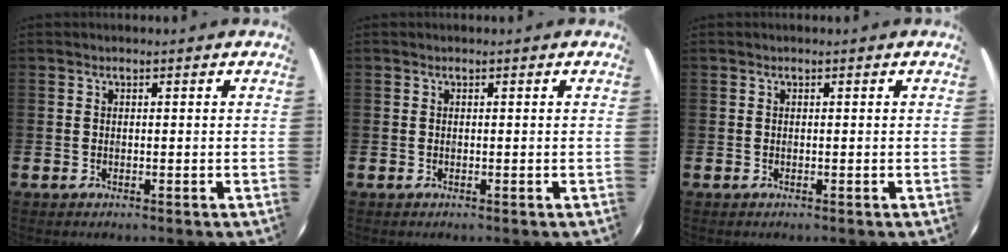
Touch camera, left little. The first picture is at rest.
{"total": 0.0}
{"total": 0.0}